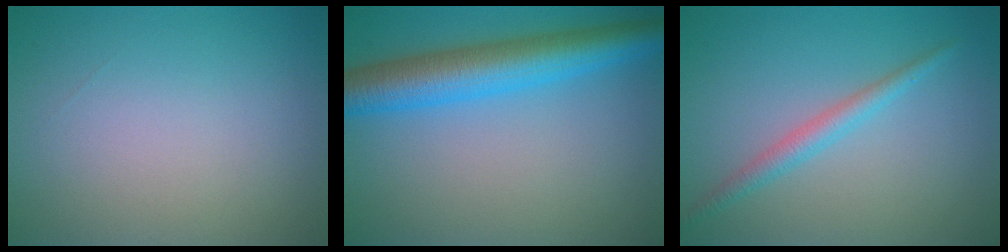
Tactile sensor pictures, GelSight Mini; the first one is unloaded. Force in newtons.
{"total": 6.8, "press": 6.8, "slide": 0.3}
{"total": 2.0, "press": 2.0, "slide": 0.1}